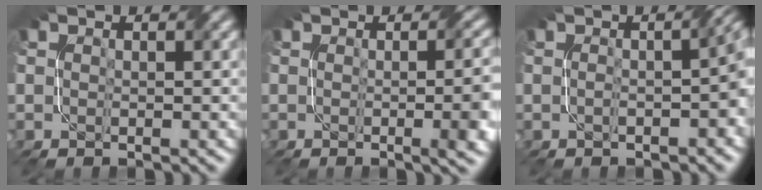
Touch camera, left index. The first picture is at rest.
{"total": 6.2, "force": [-0.7, 2.2, 5.7], "torque": [-0.040, 0.001, -0.005]}
{"total": 3.7, "force": [-0.8, 0.9, 3.5], "torque": [-0.051, 0.007, -0.012]}